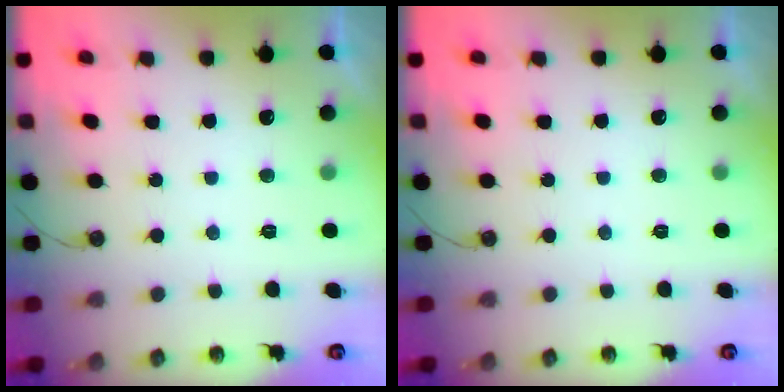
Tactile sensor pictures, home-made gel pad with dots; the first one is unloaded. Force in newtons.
{"total": 0.0}